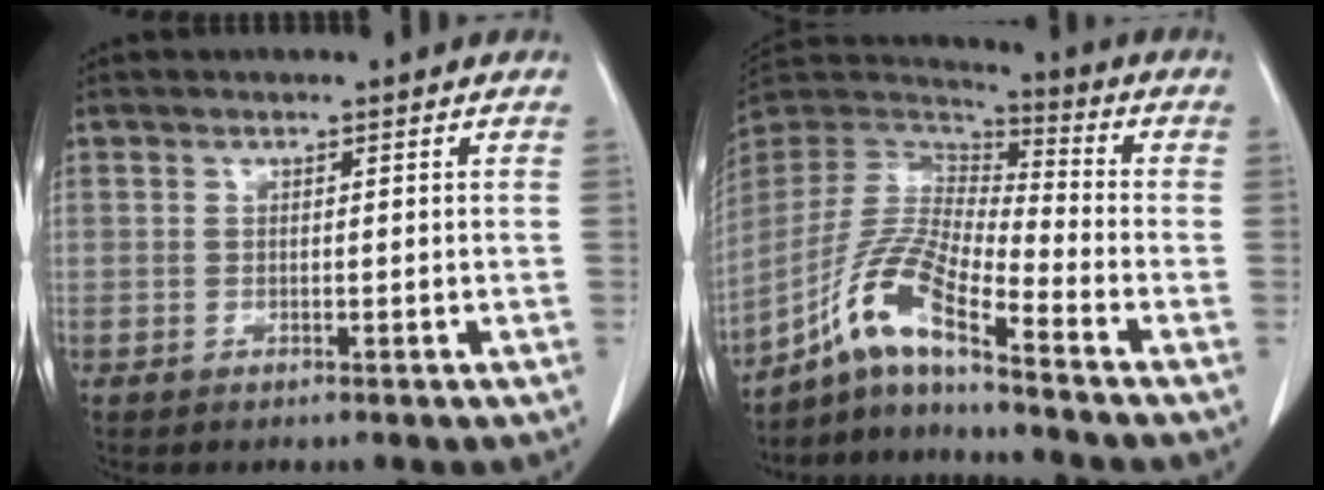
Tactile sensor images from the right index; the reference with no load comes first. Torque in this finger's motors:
{"motor_torque": [0.15, -0.10, 0.32, 0.10]}